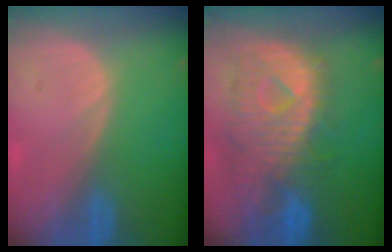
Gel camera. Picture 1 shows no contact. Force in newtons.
{"total": 10.9, "press": 9.7, "slide": 5.0}